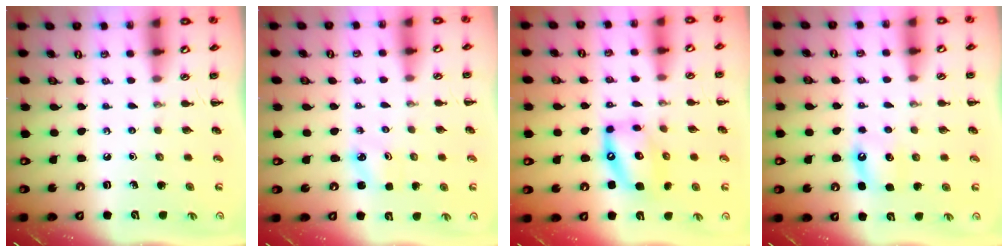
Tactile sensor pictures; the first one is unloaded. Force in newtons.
{"total": 1.9, "press": 1.8, "slide": 0.5}
{"total": 13.5, "press": 13.1, "slide": 3.3}
{"total": 4.5, "press": 4.3, "slide": 1.5}